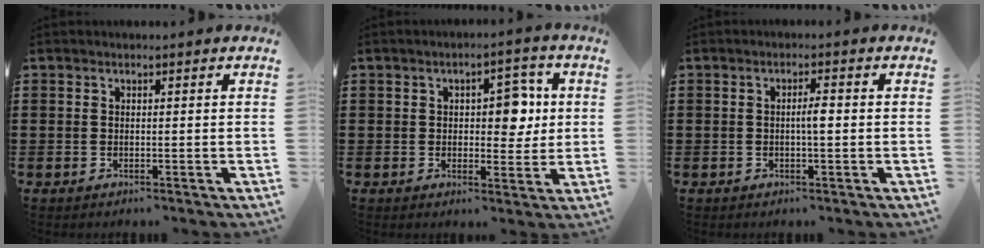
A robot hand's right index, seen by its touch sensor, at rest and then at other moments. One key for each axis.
{"total": 6.3, "fx": 0.9, "fy": 3.6, "fz": 5.1, "tx": -0.072, "ty": 0.002, "tz": 0.003}
{"total": 2.2, "fx": -0.1, "fy": 0.4, "fz": 2.1, "tx": -0.039, "ty": 0.002, "tz": -0.003}